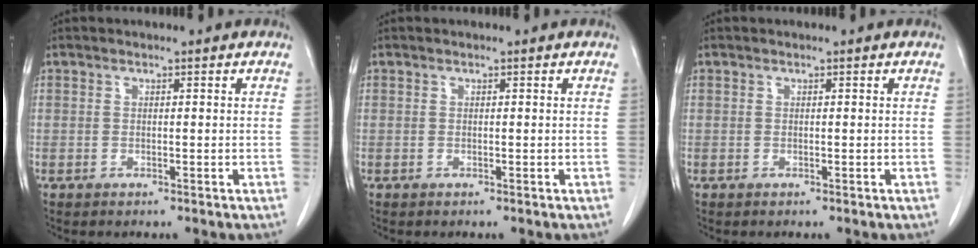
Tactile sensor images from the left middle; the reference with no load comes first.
{"total": 0.0}
{"total": 0.0}